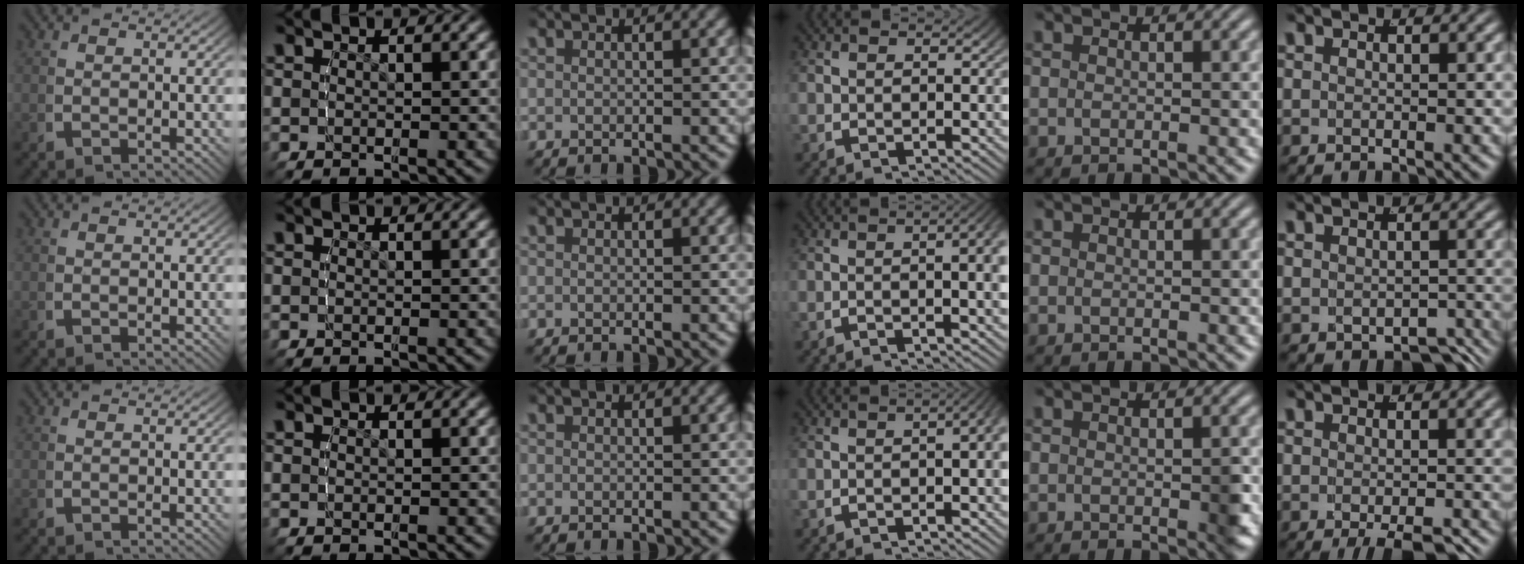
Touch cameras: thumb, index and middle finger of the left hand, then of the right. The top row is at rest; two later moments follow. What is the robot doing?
{"motion": "lift_and_place", "object": "glasses"}